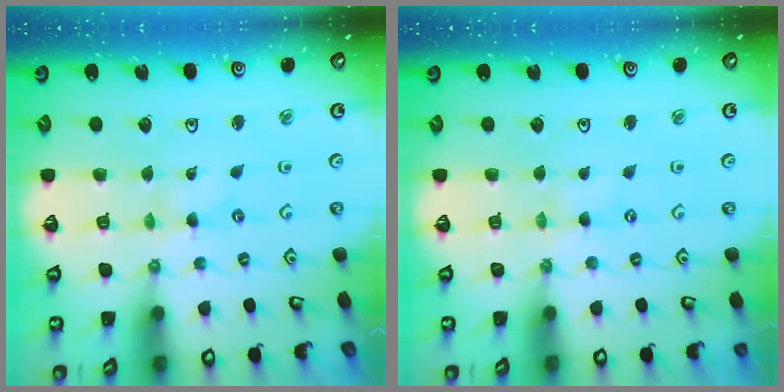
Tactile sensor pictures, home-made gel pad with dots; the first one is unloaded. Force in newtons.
{"total": 0.0}